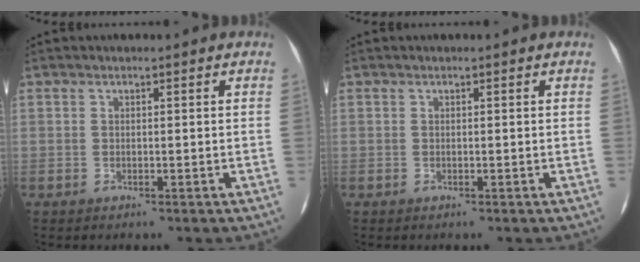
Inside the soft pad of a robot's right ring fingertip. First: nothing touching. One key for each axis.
{"total": 0.0}